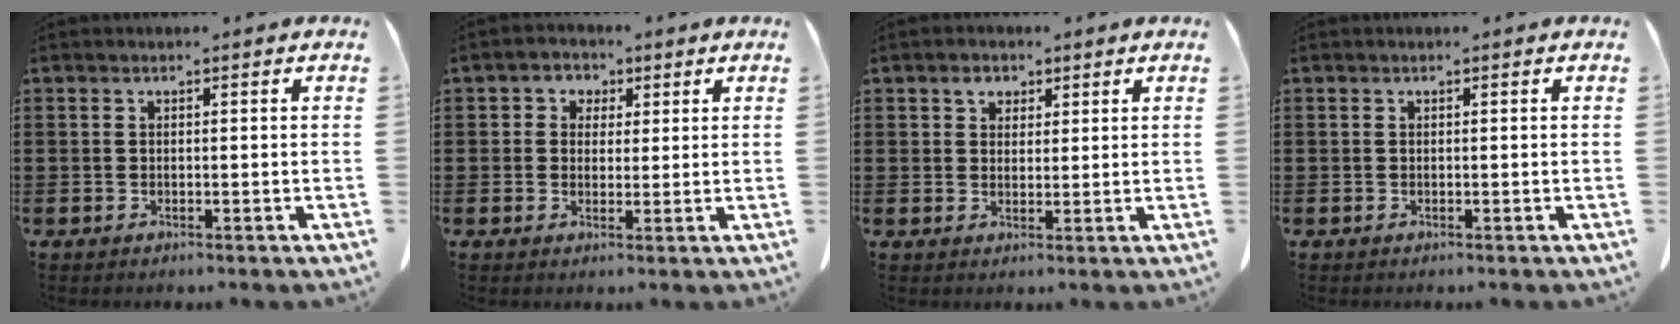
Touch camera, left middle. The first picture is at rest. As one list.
[{"total": 2.6, "force": [0.9, 2.4, 0.4], "torque": [-0.021, 0.010, 0.014]}, {"total": 2.6, "force": [1.8, 1.7, 0.8], "torque": [-0.015, 0.002, 0.032]}, {"total": 0.0}]